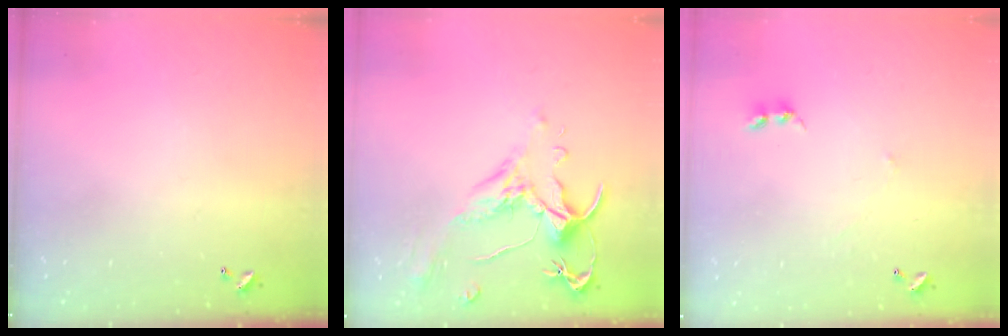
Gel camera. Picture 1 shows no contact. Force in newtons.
{"total": 1.5, "press": 1.0, "slide": 1.1}
{"total": 2.3, "press": 2.3, "slide": 0.3}